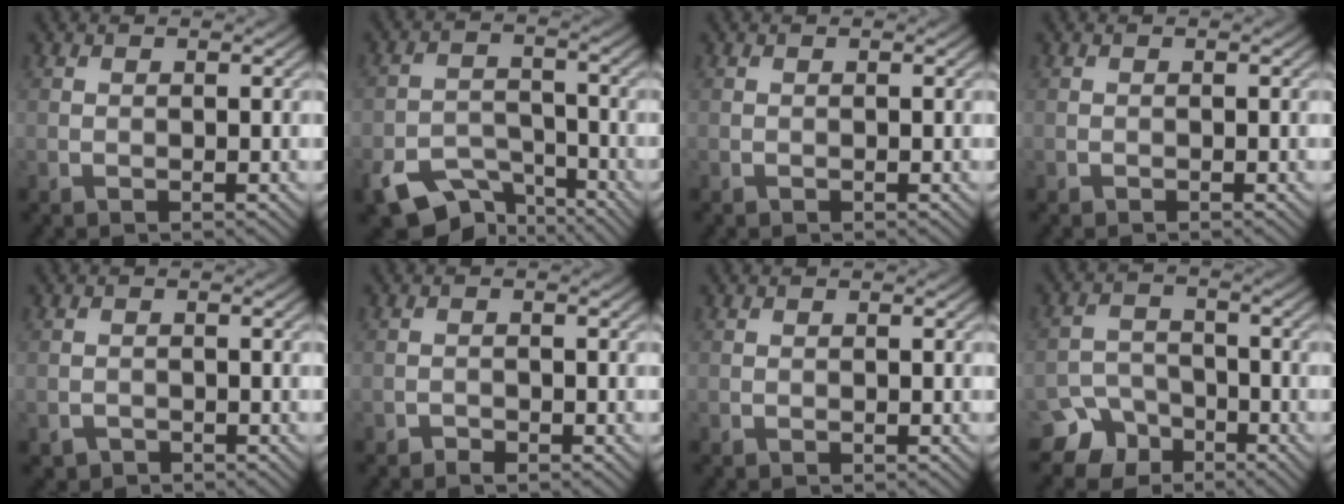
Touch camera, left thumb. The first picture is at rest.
{"total": 7.9, "force": [-5.7, 4.1, 3.7], "torque": [-0.070, -0.016, -0.106]}
{"total": 0.0}
{"total": 0.0}
{"total": 1.1, "force": [-0.9, 0.6, 0.1], "torque": [-0.003, -0.001, -0.019]}
{"total": 0.9, "force": [-0.8, 0.3, 0.2], "torque": [-0.001, 0.000, -0.017]}
{"total": 0.0}
{"total": 6.2, "force": [-4.6, 3.9, 1.4], "torque": [-0.017, -0.008, -0.087]}